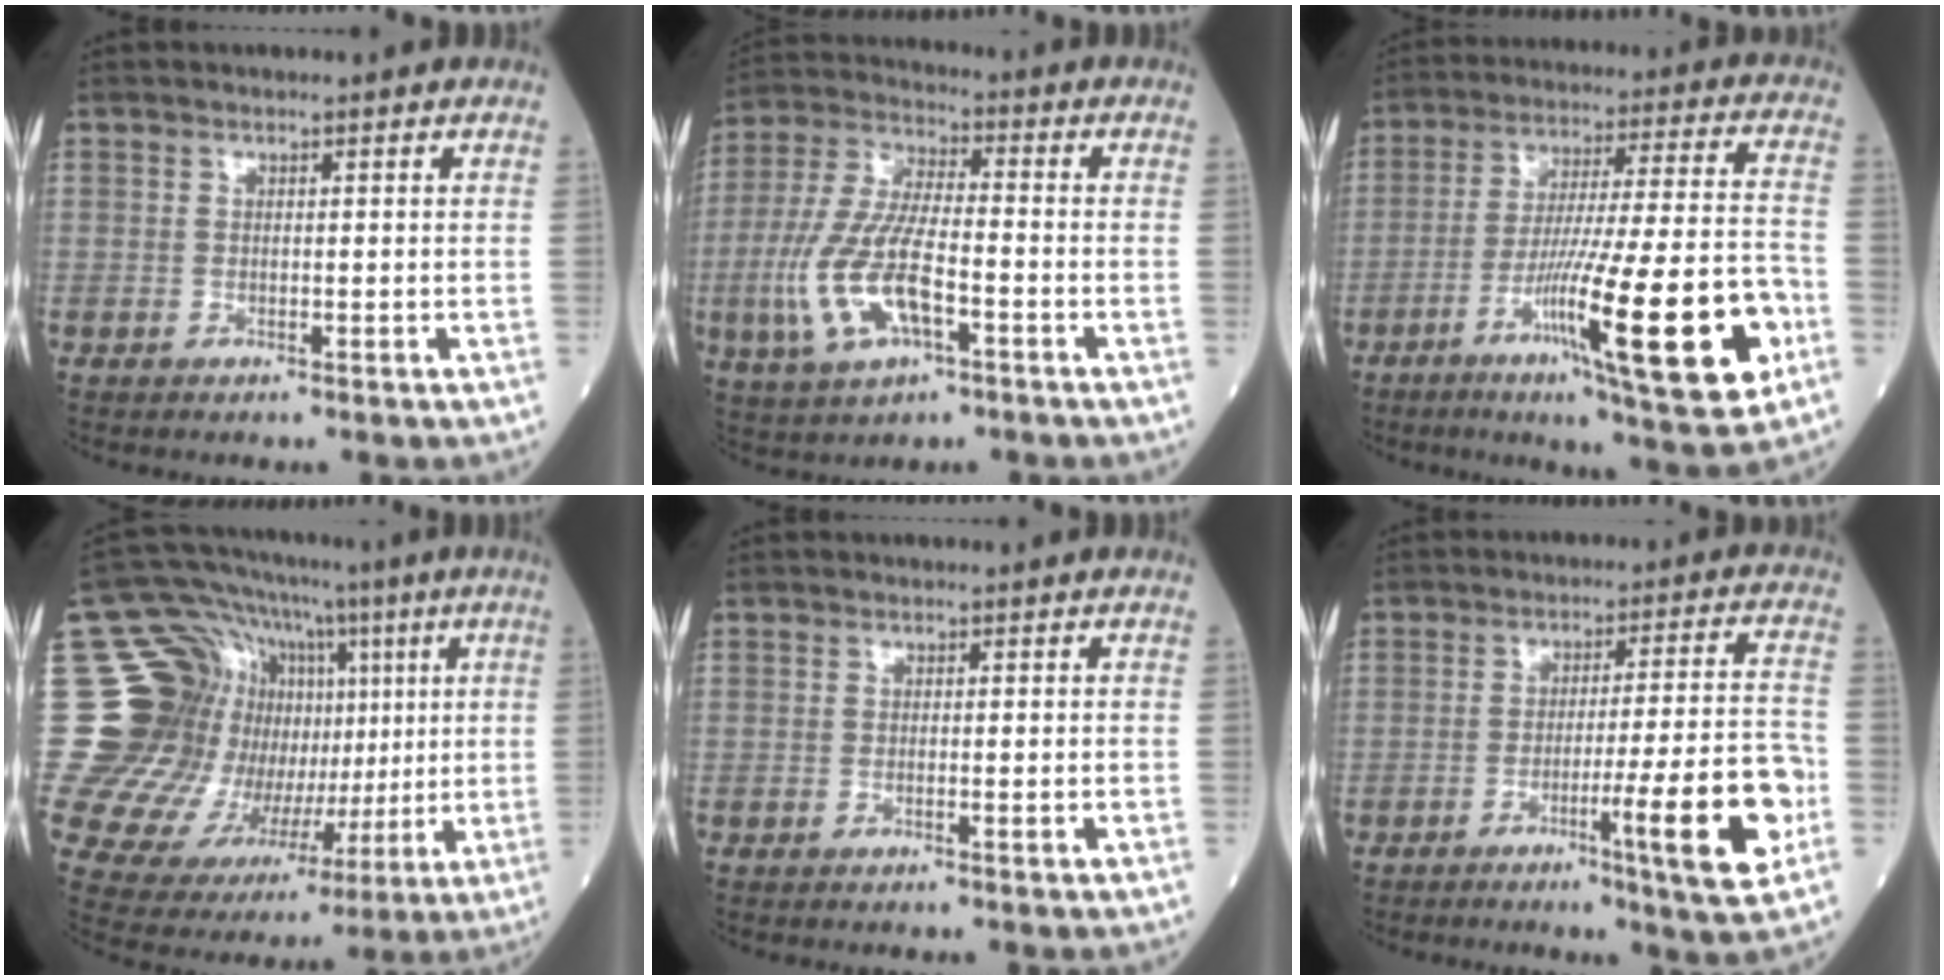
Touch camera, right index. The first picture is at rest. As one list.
[{"total": 13.0, "force": [-4.1, 4.1, 11.7], "torque": [-0.257, -0.005, -0.075]}, {"total": 22.1, "force": [-8.5, 1.3, 20.4], "torque": [-0.306, -0.025, -0.134]}, {"total": 26.1, "force": [3.3, 19.9, 16.6], "torque": [-0.309, 0.085, 0.075]}, {"total": 0.7, "force": [-0.3, -0.1, 0.7], "torque": [-0.012, 0.000, -0.003]}, {"total": 12.4, "force": [-4.7, -0.4, 11.5], "torque": [-0.169, -0.008, -0.071]}]